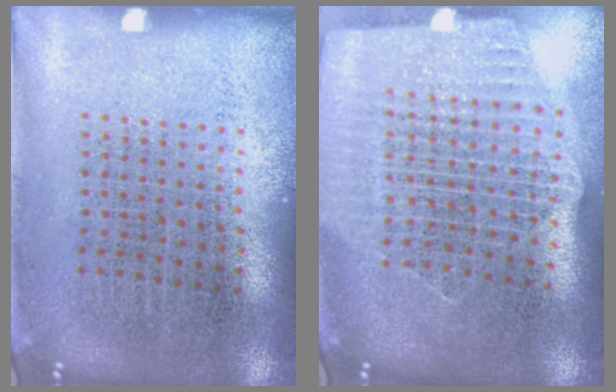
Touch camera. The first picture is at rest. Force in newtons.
{"total": 2.6, "press": 2.2, "slide": 1.3}